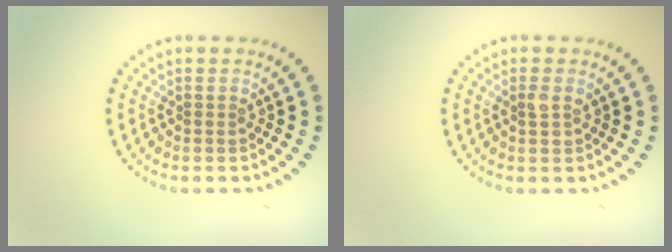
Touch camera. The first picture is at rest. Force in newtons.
{"total": 1.1, "press": 1.1, "slide": 0.0}